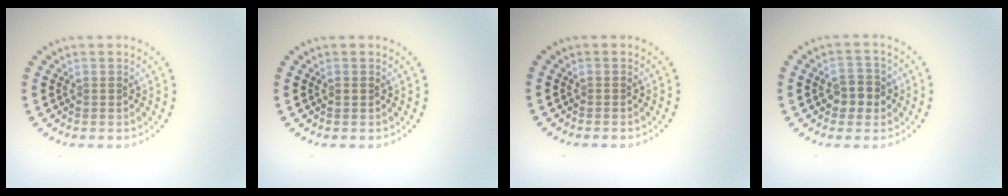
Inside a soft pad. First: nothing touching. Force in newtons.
{"total": 0.5, "press": 0.5, "slide": 0.1}
{"total": 0.0}
{"total": 2.8, "press": 2.8, "slide": 0.4}